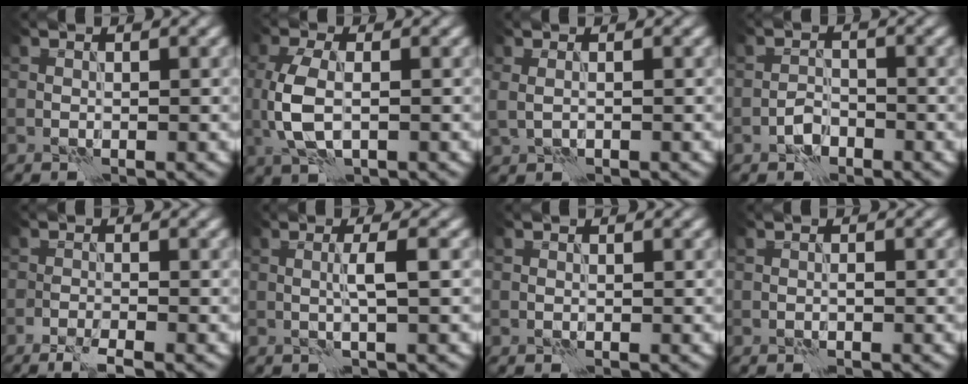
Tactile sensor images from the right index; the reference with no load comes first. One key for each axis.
{"total": 4.8, "fx": -0.1, "fy": 2.5, "fz": 4.1, "tx": -0.098, "ty": -0.003, "tz": 0.002}
{"total": 1.3, "fx": 0.5, "fy": 0.6, "fz": 1.0, "tx": -0.021, "ty": 0.002, "tz": 0.012}
{"total": 1.8, "fx": -1.2, "fy": 1.1, "fz": 0.9, "tx": -0.013, "ty": 0.007, "tz": -0.024}
{"total": 2.3, "fx": -1.7, "fy": 0.1, "fz": 1.6, "tx": -0.033, "ty": -0.001, "tz": -0.035}
{"total": 2.2, "fx": 0.0, "fy": 0.2, "fz": 2.2, "tx": -0.039, "ty": 0.003, "tz": -0.002}
{"total": 0.0}
{"total": 0.5, "fx": -0.3, "fy": 0.1, "fz": 0.4, "tx": -0.008, "ty": 0.001, "tz": -0.003}